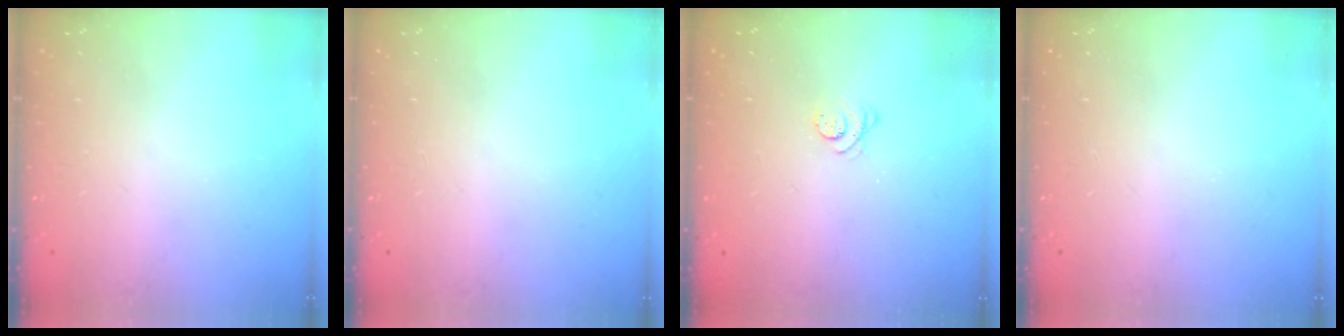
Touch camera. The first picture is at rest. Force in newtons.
{"total": 0.0}
{"total": 2.8, "press": 2.8, "slide": 0.4}
{"total": 0.0}